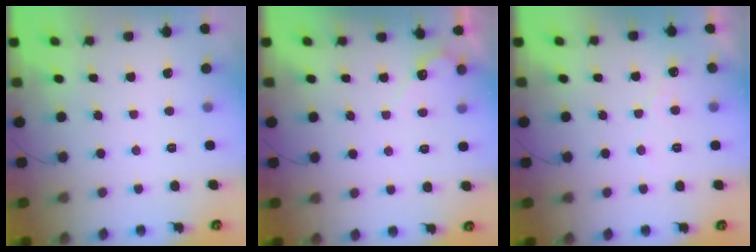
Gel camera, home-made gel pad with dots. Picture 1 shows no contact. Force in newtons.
{"total": 3.3, "press": 3.3, "slide": 0.2}
{"total": 3.2, "press": 3.2, "slide": 0.1}